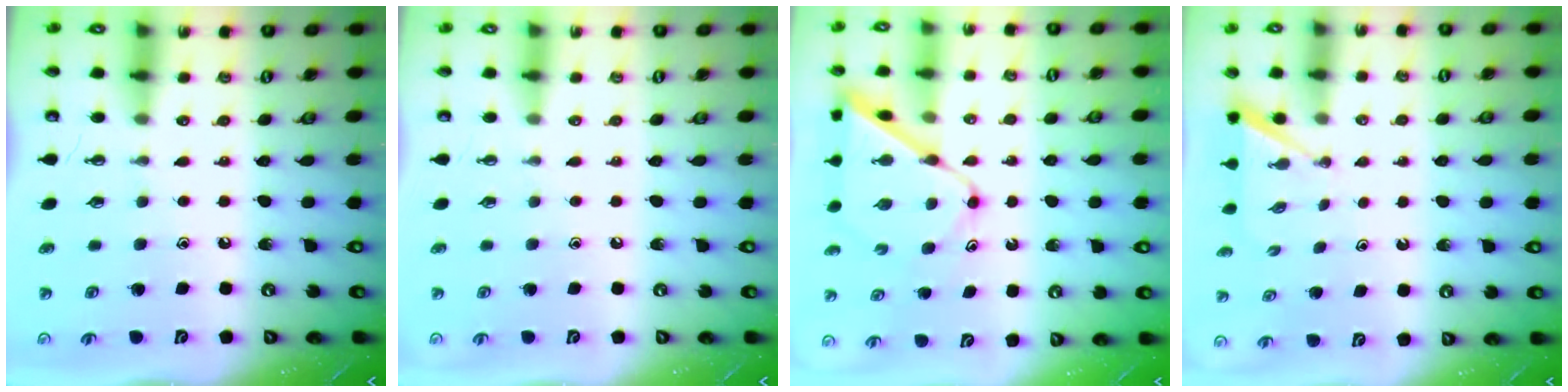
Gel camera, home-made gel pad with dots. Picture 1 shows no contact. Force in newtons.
{"total": 0.0}
{"total": 11.0, "press": 10.9, "slide": 0.9}
{"total": 2.3, "press": 2.3, "slide": 0.3}